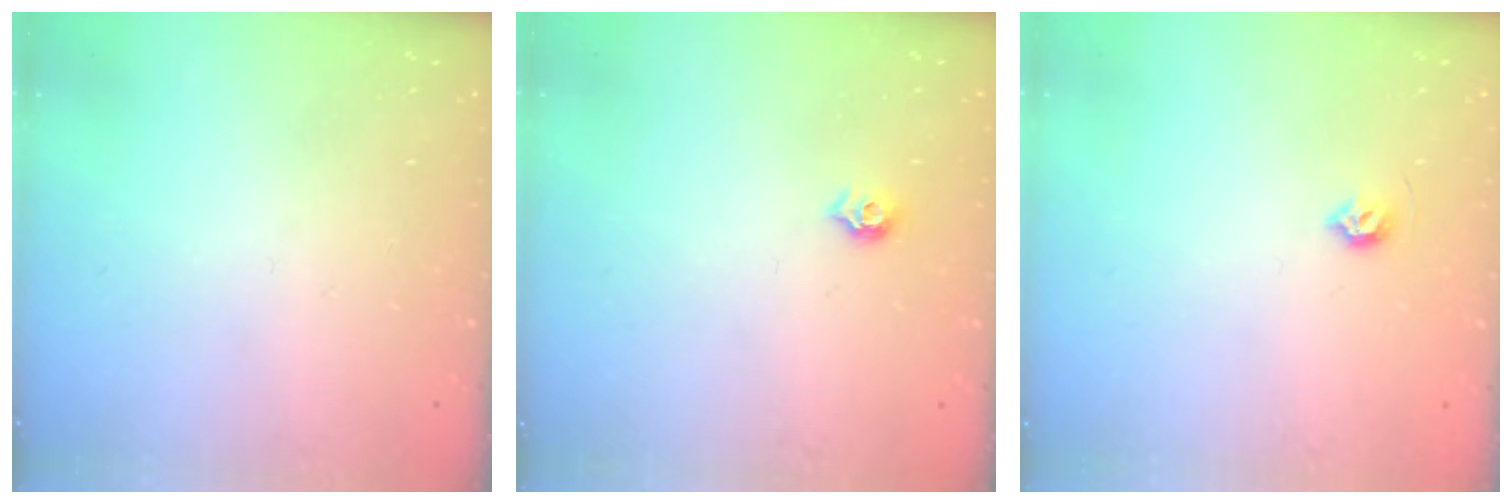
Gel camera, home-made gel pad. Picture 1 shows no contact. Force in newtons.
{"total": 5.8, "press": 5.7, "slide": 0.8}
{"total": 4.5, "press": 4.5, "slide": 0.7}